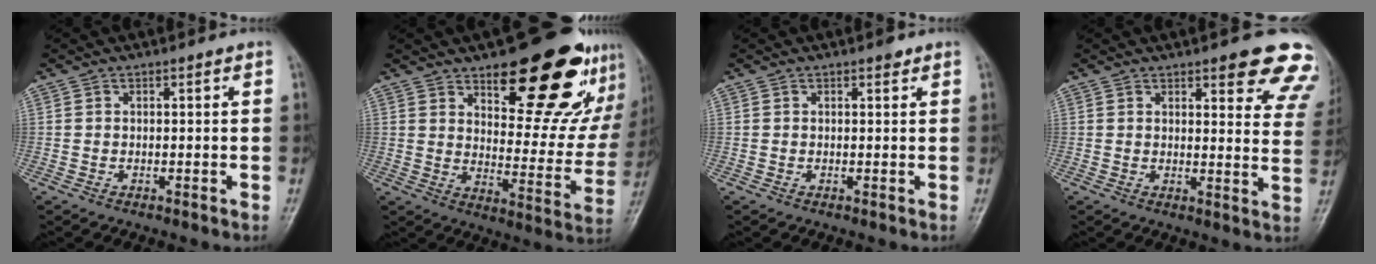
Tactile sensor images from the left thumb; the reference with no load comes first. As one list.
[{"total": 22.7, "force": [14.4, 8.6, 15.3], "torque": [-0.152, -0.080, 0.206]}, {"total": 1.0, "force": [0.7, 0.4, 0.6], "torque": [-0.004, -0.002, 0.007]}, {"total": 14.2, "force": [10.0, 4.4, 9.0], "torque": [-0.060, -0.043, 0.097]}]